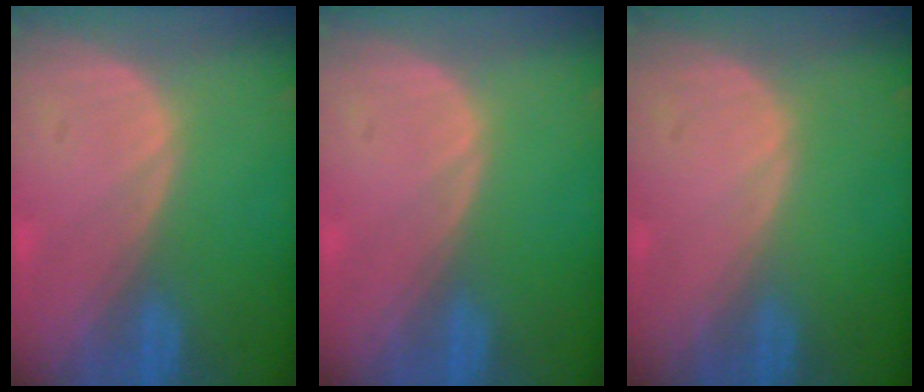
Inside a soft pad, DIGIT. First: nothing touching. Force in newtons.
{"total": 0.0}
{"total": 0.0}